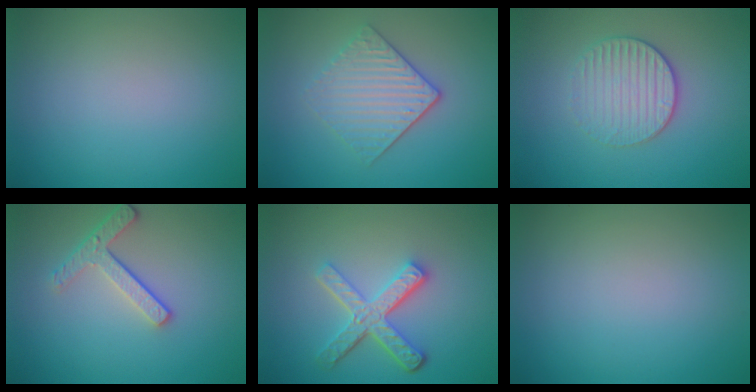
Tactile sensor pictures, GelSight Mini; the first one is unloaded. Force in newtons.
{"total": 3.6, "press": 3.1, "slide": 1.8}
{"total": 3.1, "press": 2.8, "slide": 1.2}
{"total": 2.9, "press": 2.4, "slide": 1.6}
{"total": 4.7, "press": 3.4, "slide": 3.2}
{"total": 0.0}